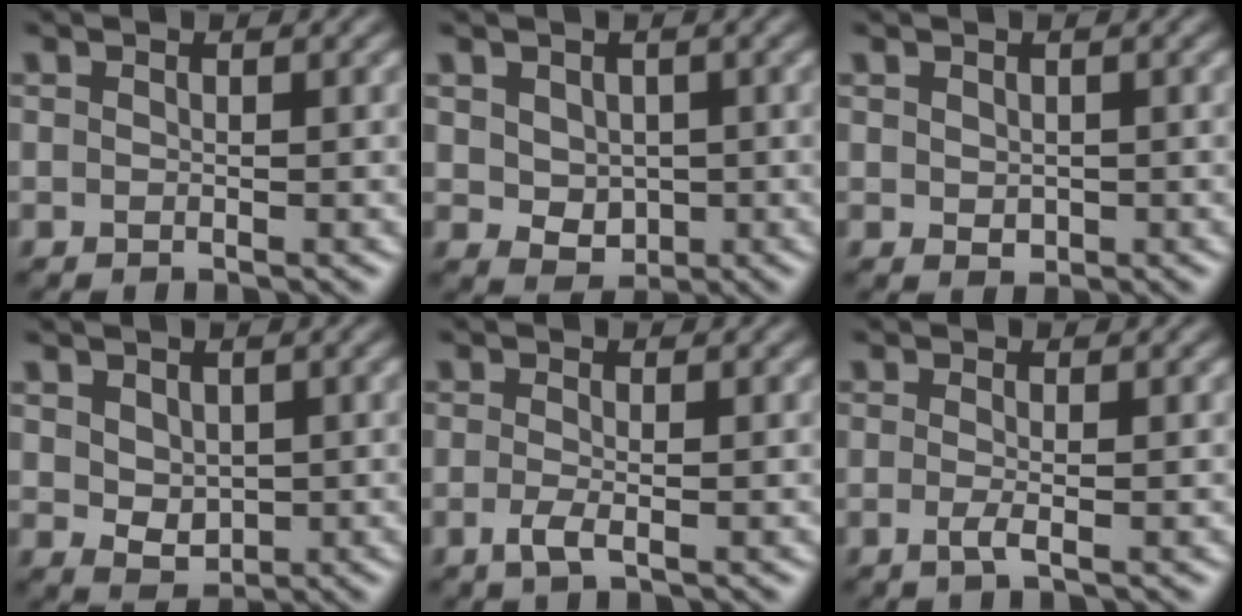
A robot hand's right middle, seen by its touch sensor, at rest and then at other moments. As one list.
[{"total": 2.7, "force": [0.2, 2.2, 1.6], "torque": [-0.030, -0.008, 0.008]}, {"total": 0.9, "force": [0.1, 0.8, 0.5], "torque": [-0.008, -0.004, 0.008]}, {"total": 2.2, "force": [0.5, 1.6, 1.3], "torque": [-0.027, -0.005, 0.015]}, {"total": 1.6, "force": [-0.6, 0.4, 1.4], "torque": [-0.032, -0.007, -0.015]}, {"total": 1.5, "force": [-0.3, 0.4, 1.4], "torque": [-0.025, -0.007, -0.008]}]